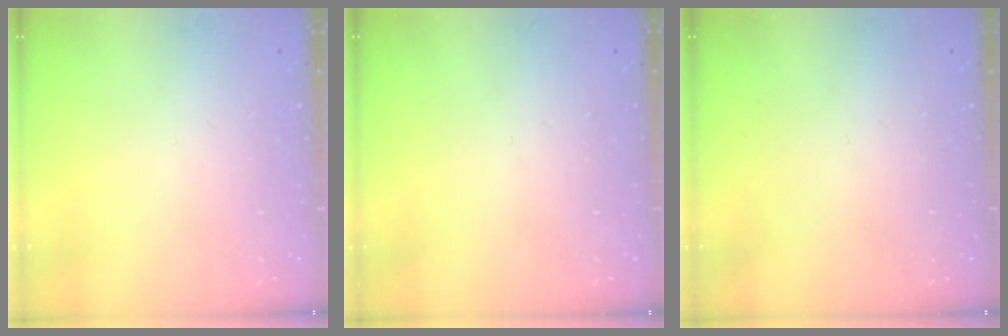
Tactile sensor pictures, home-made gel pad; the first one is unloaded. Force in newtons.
{"total": 0.0}
{"total": 0.0}